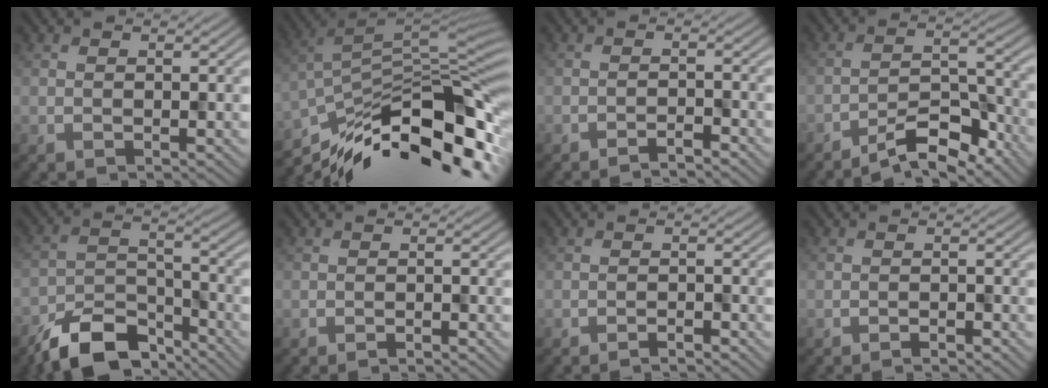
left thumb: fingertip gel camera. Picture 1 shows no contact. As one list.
[{"total": 15.9, "force": [-9.4, 5.7, 11.5], "torque": [-0.230, -0.018, -0.151]}, {"total": 2.2, "force": [-2.0, 0.1, 0.9], "torque": [-0.013, 0.004, -0.036]}, {"total": 7.6, "force": [-6.1, 1.9, 4.1], "torque": [-0.067, 0.011, -0.110]}, {"total": 10.4, "force": [-7.9, 4.4, 5.1], "torque": [-0.089, -0.009, -0.148]}, {"total": 1.0, "force": [-0.9, 0.1, 0.4], "torque": [-0.004, 0.001, -0.016]}, {"total": 1.6, "force": [-1.5, 0.1, 0.7], "torque": [-0.009, 0.003, -0.026]}, {"total": 1.3, "force": [-1.2, 0.1, 0.5], "torque": [-0.007, 0.002, -0.022]}]